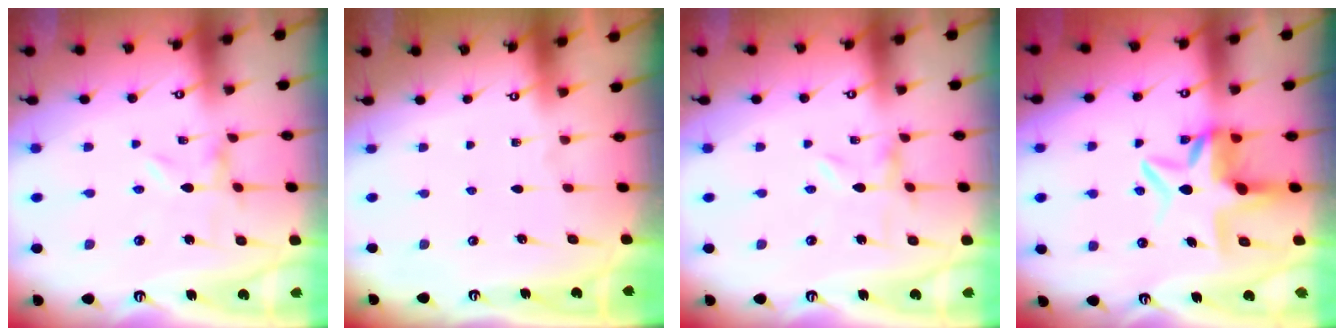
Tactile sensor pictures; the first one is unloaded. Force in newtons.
{"total": 0.0}
{"total": 0.0}
{"total": 8.1, "press": 8.0, "slide": 0.7}